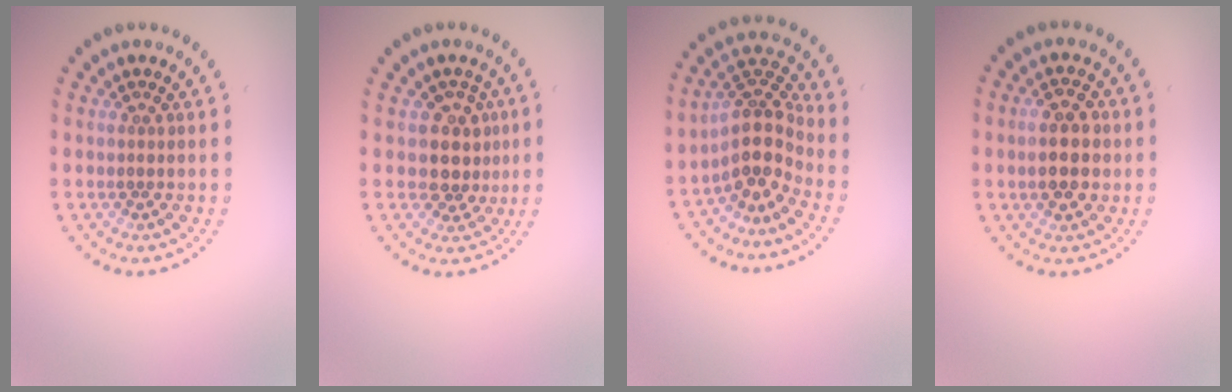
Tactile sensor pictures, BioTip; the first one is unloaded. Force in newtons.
{"total": 3.1, "press": 2.6, "slide": 1.7}
{"total": 4.3, "press": 3.3, "slide": 2.7}
{"total": 4.8, "press": 4.8, "slide": 0.3}